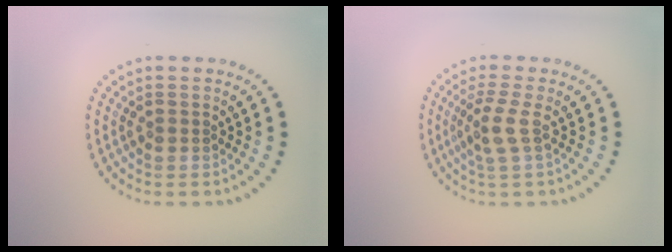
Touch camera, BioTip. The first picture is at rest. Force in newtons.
{"total": 2.1, "press": 1.5, "slide": 1.5}